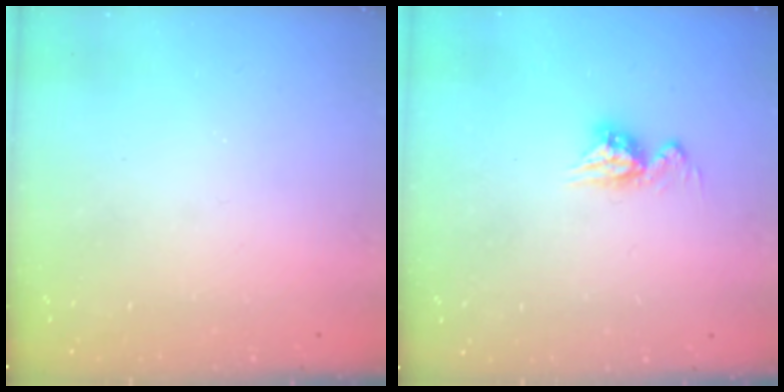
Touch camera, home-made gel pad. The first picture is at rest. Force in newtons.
{"total": 8.0, "press": 8.0, "slide": 0.7}